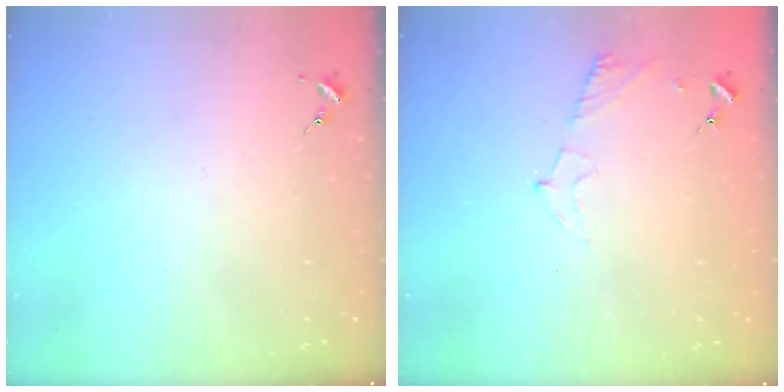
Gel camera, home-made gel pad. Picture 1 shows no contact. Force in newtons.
{"total": 5.4, "press": 5.4, "slide": 0.6}